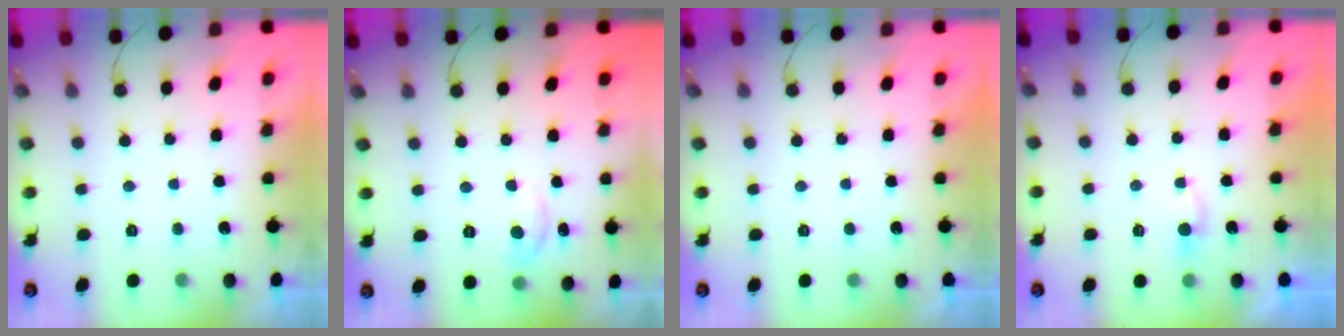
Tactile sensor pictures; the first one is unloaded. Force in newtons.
{"total": 4.6, "press": 4.5, "slide": 0.7}
{"total": 0.0}
{"total": 2.3, "press": 2.3, "slide": 0.3}